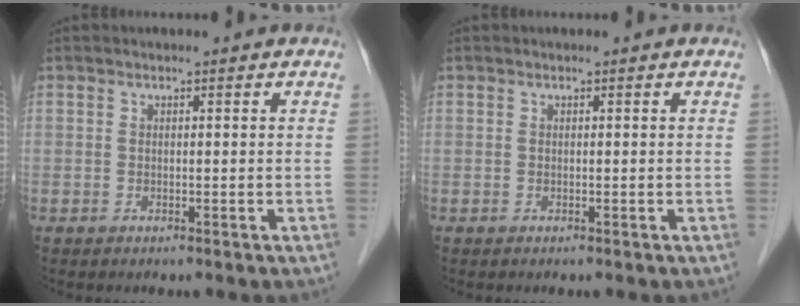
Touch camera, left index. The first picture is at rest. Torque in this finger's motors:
{"motor_torque": [0.00, 0.00, 0.00, -0.01]}